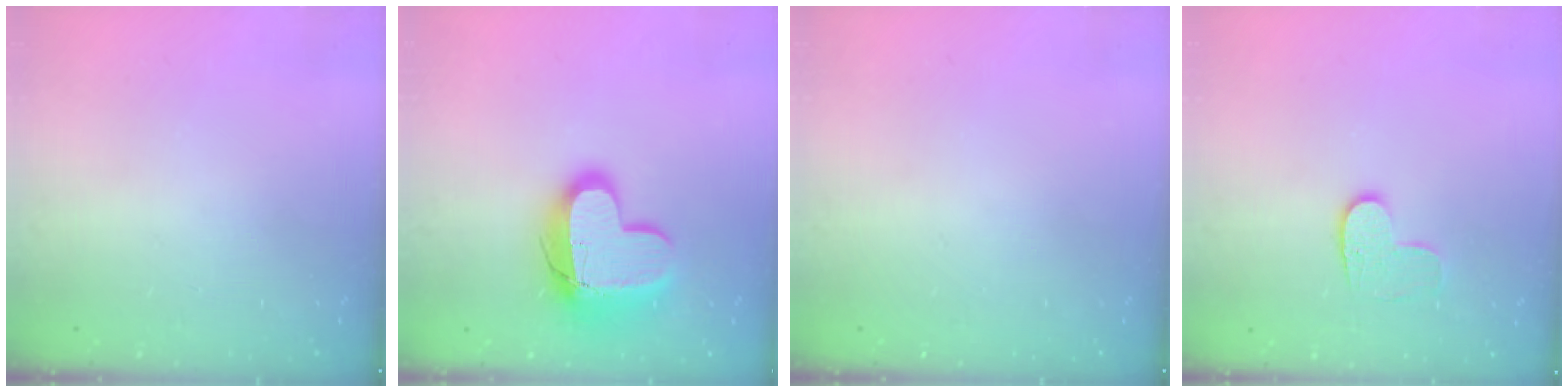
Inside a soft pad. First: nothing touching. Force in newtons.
{"total": 15.2, "press": 15.2, "slide": 1.4}
{"total": 0.0}
{"total": 6.6, "press": 6.6, "slide": 0.3}